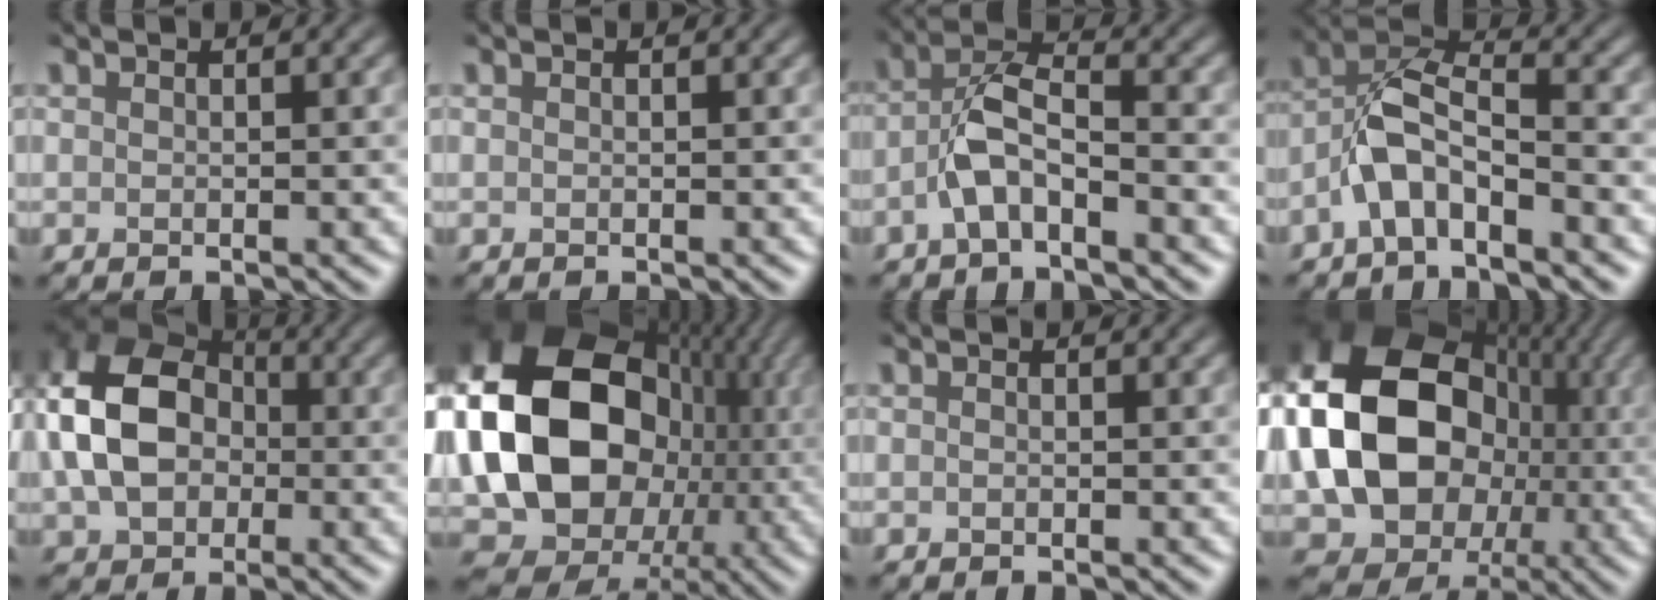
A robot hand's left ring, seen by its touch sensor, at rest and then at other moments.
{"total": 0.0}
{"total": 4.1, "force": [-2.1, 1.3, 3.2], "torque": [-0.062, 0.015, -0.049]}
{"total": 4.8, "force": [-2.8, 1.6, 3.6], "torque": [-0.071, 0.016, -0.062]}
{"total": 11.2, "force": [-0.3, 8.2, 7.6], "torque": [-0.156, 0.011, -0.018]}
{"total": 19.3, "force": [0.4, 15.3, 11.8], "torque": [-0.219, -0.009, 0.020]}
{"total": 0.0}
{"total": 17.6, "force": [-0.1, 14.1, 10.5], "torque": [-0.176, -0.007, -0.011]}